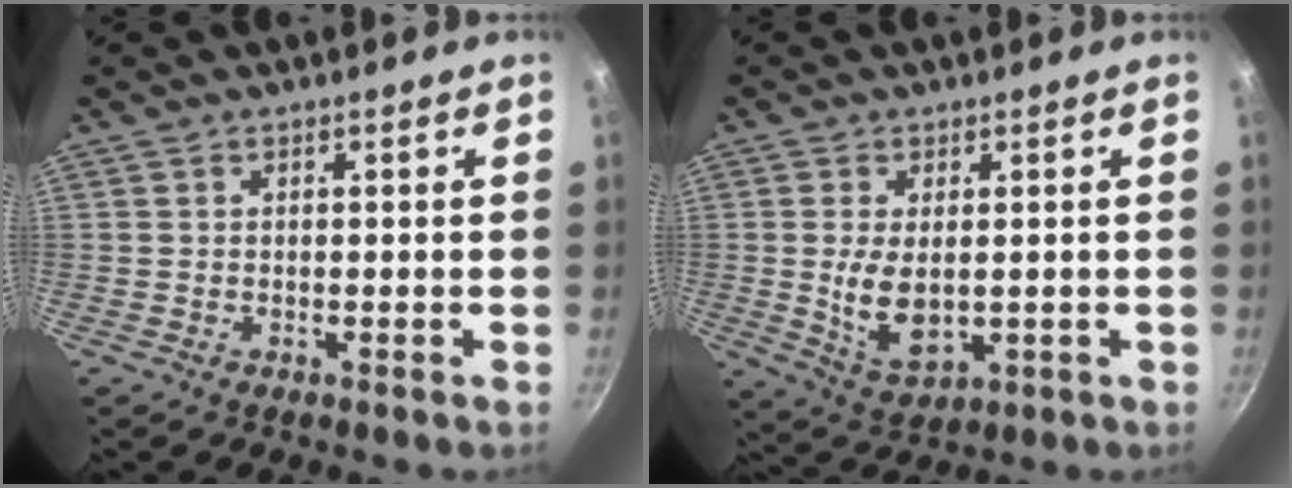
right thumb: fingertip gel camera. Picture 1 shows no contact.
{"total": 7.9, "force": [0.0, 4.3, 6.6], "torque": [-0.122, -0.014, 0.013]}